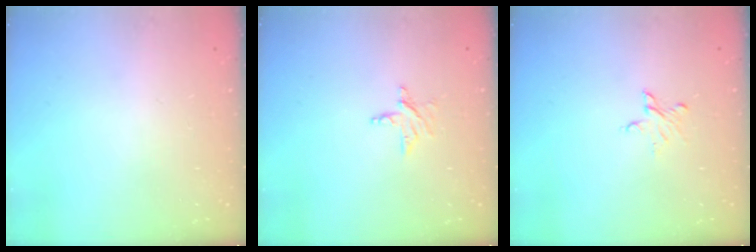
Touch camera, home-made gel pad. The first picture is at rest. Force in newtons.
{"total": 3.5, "press": 3.4, "slide": 0.3}
{"total": 3.6, "press": 3.6, "slide": 0.3}